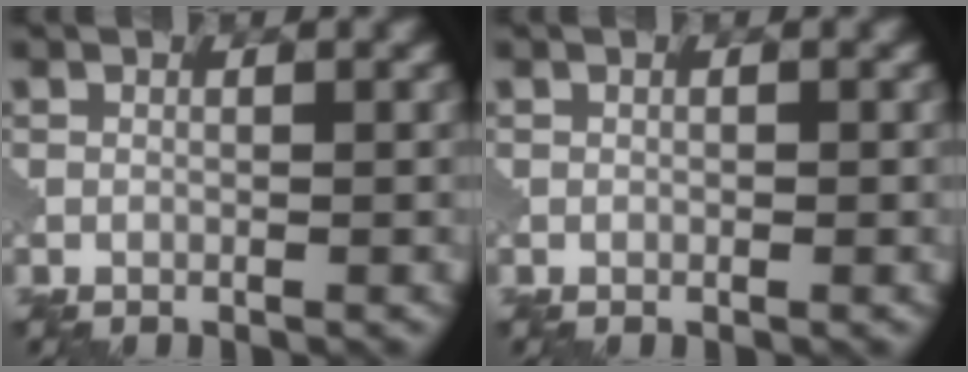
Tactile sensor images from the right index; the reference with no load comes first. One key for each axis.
{"total": 0.0}